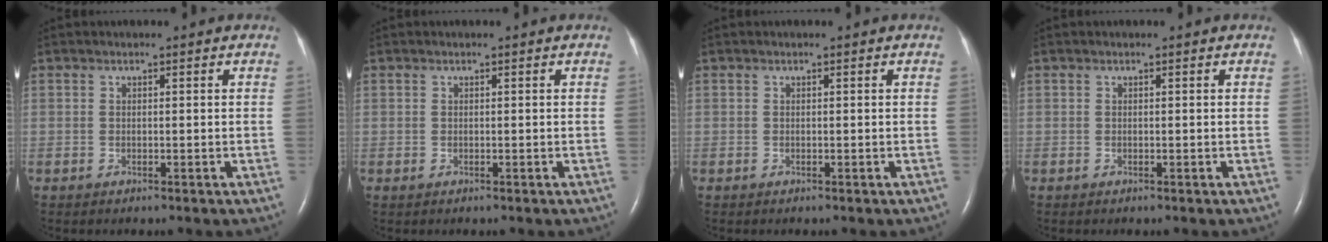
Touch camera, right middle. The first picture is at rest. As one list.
[{"total": 0.0}, {"total": 0.0}, {"total": 0.0}]